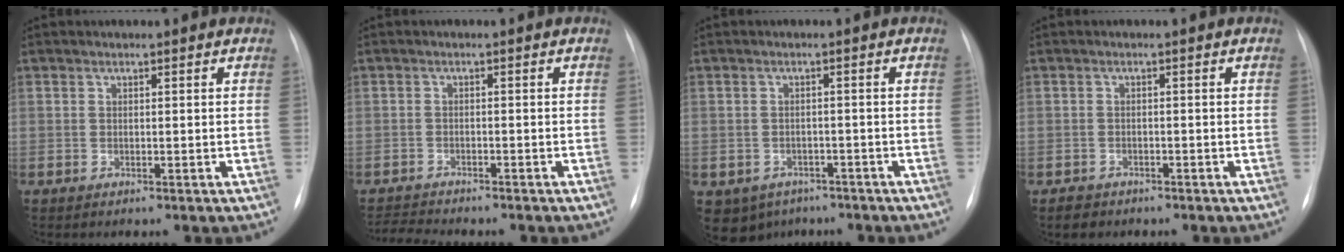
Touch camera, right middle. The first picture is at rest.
{"total": 4.3, "force": [-4.2, 0.1, 0.9], "torque": [-0.011, -0.011, -0.066]}
{"total": 7.0, "force": [-4.3, 5.3, 1.3], "torque": [-0.028, 0.008, -0.054]}
{"total": 2.0, "force": [-1.6, 1.3, 0.2], "torque": [-0.011, 0.002, -0.024]}